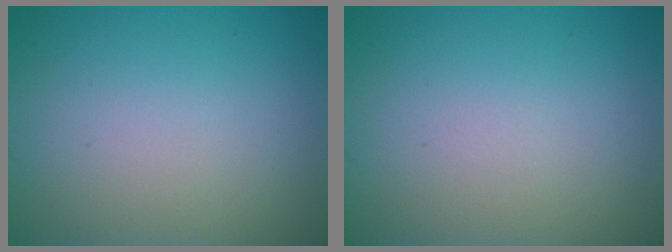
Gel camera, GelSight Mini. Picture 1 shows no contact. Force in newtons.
{"total": 0.0}